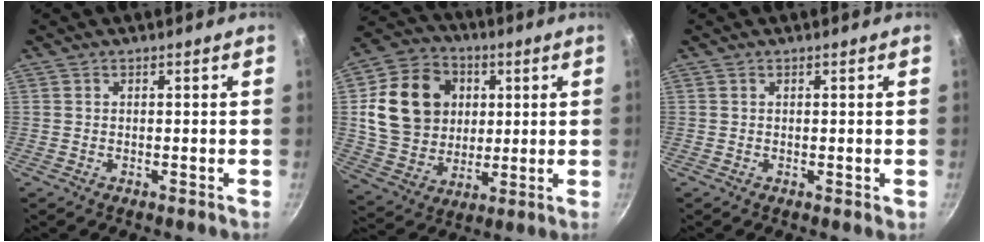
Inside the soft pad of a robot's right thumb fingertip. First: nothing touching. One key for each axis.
{"total": 18.6, "fx": 3.5, "fy": 15.3, "fz": 10.1, "tx": -0.159, "ty": 0.002, "tz": 0.067}
{"total": 0.0}